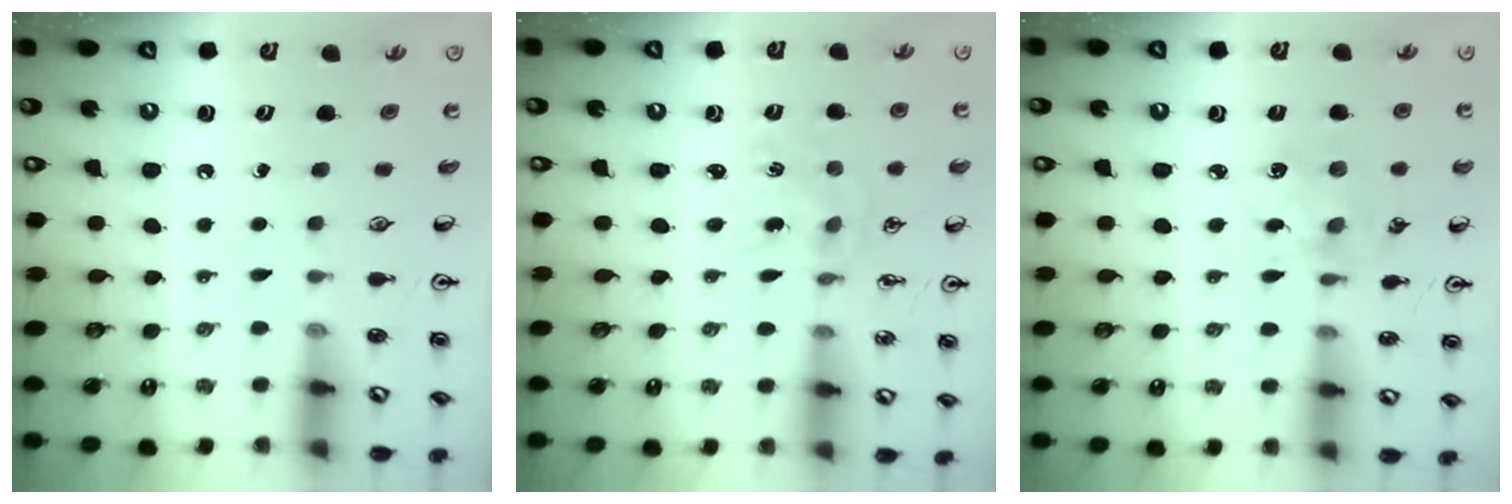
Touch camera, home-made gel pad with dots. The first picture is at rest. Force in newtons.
{"total": 1.2, "press": 1.2, "slide": 0.3}
{"total": 2.9, "press": 2.9, "slide": 0.2}